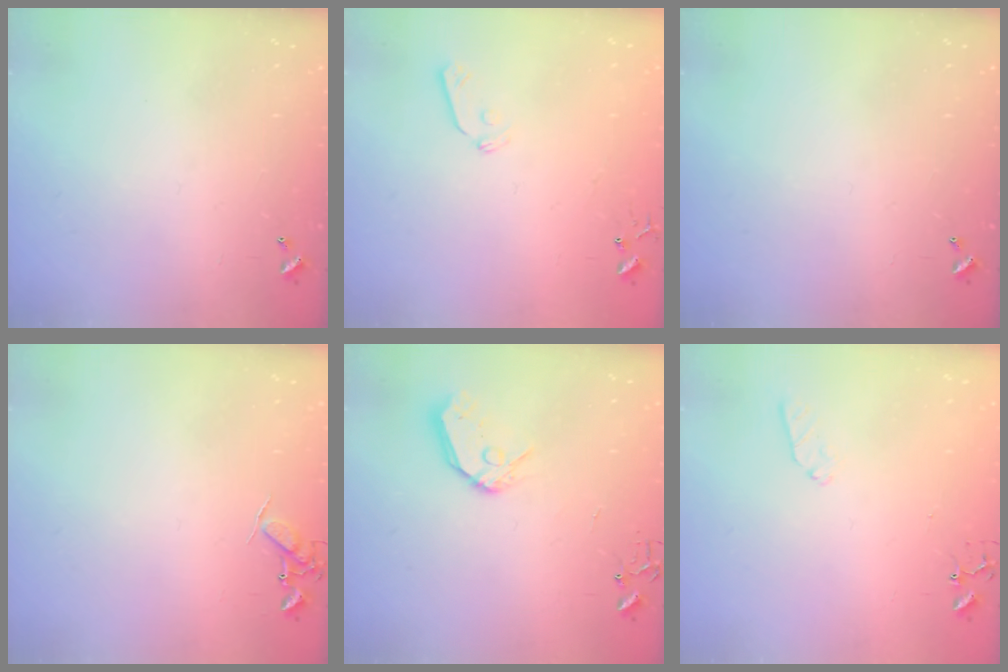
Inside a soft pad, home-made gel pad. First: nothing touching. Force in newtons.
{"total": 5.9, "press": 5.8, "slide": 0.6}
{"total": 0.0}
{"total": 7.2, "press": 7.2, "slide": 0.9}
{"total": 10.5, "press": 10.5, "slide": 1.3}
{"total": 6.6, "press": 6.5, "slide": 0.6}